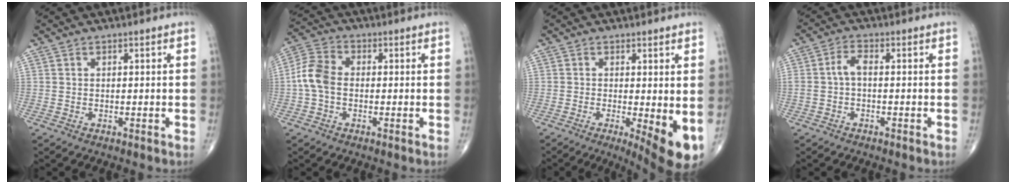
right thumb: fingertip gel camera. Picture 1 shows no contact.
{"total": 6.9, "force": [-0.7, 4.7, 4.9], "torque": [-0.102, 0.019, -0.025]}
{"total": 8.7, "force": [-1.6, 2.4, 8.2], "torque": [-0.112, -0.020, -0.019]}
{"total": 3.1, "force": [-0.3, 1.6, 2.7], "torque": [-0.058, 0.013, -0.010]}